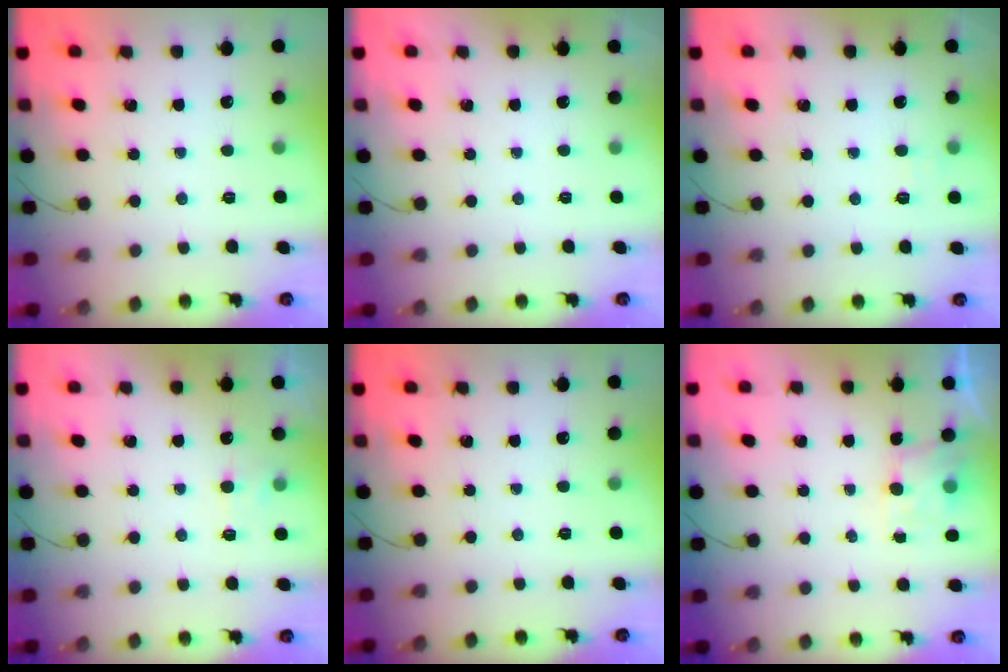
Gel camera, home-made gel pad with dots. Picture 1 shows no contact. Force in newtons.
{"total": 1.9, "press": 1.9, "slide": 0.3}
{"total": 5.0, "press": 4.8, "slide": 1.3}
{"total": 5.2, "press": 4.9, "slide": 1.6}
{"total": 0.0}
{"total": 4.7, "press": 4.6, "slide": 0.7}